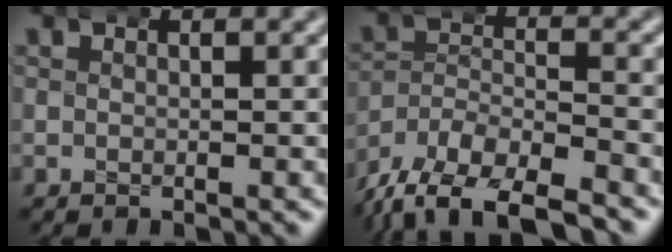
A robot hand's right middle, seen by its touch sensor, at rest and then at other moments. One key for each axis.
{"total": 9.5, "fx": -6.4, "fy": 5.5, "fz": 4.4, "tx": -0.077, "ty": -0.028, "tz": -0.105}